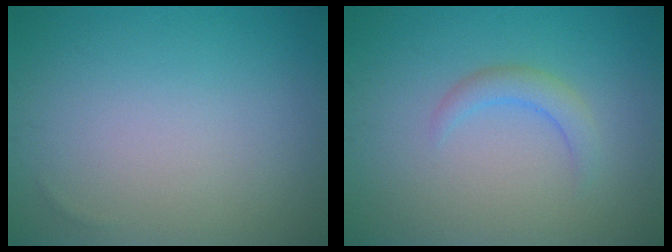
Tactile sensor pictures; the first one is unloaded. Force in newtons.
{"total": 1.9, "press": 1.9, "slide": 0.3}